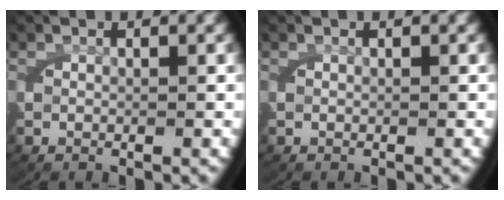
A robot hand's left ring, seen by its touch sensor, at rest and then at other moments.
{"total": 0.0}